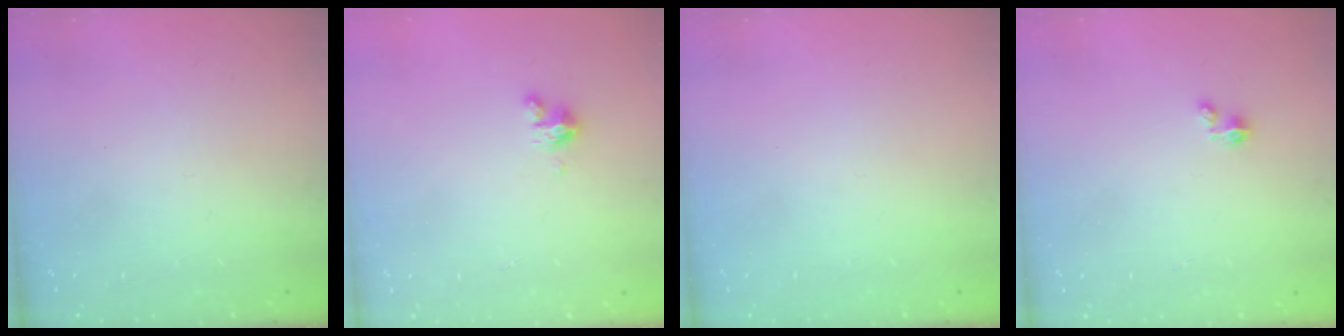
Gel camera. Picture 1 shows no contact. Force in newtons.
{"total": 2.8, "press": 2.8, "slide": 0.2}
{"total": 0.0}
{"total": 1.4, "press": 1.4, "slide": 0.2}